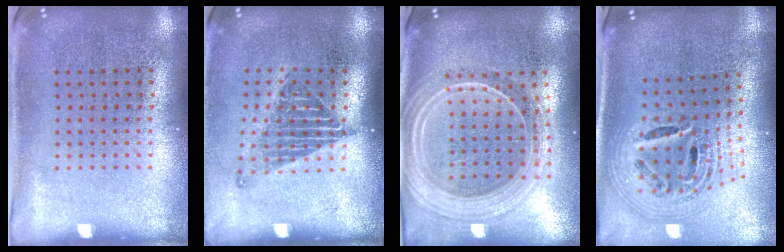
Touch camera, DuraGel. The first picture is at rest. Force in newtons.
{"total": 1.3, "press": 1.1, "slide": 0.7}
{"total": 2.5, "press": 2.1, "slide": 1.2}
{"total": 2.7, "press": 1.9, "slide": 1.9}